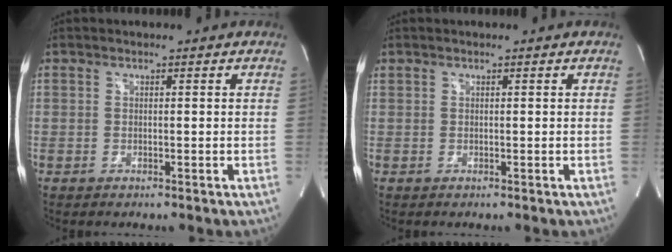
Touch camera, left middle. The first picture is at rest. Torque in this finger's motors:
{"motor_torque": [-0.04, -0.35, -0.03, 0.02]}